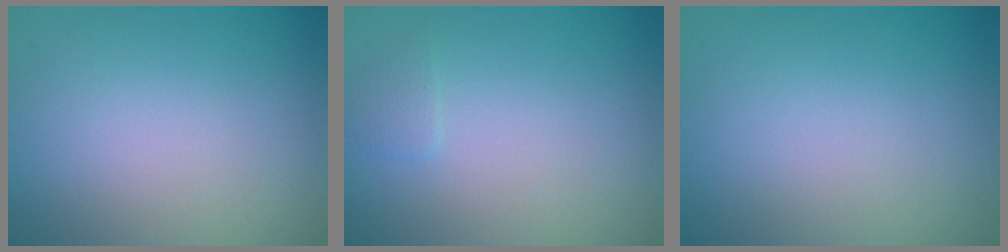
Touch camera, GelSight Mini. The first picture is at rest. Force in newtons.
{"total": 0.8, "press": 0.8, "slide": 0.0}
{"total": 0.0}